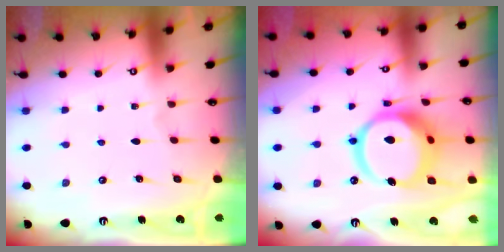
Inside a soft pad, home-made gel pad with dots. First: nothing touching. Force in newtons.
{"total": 17.9, "press": 17.8, "slide": 2.2}